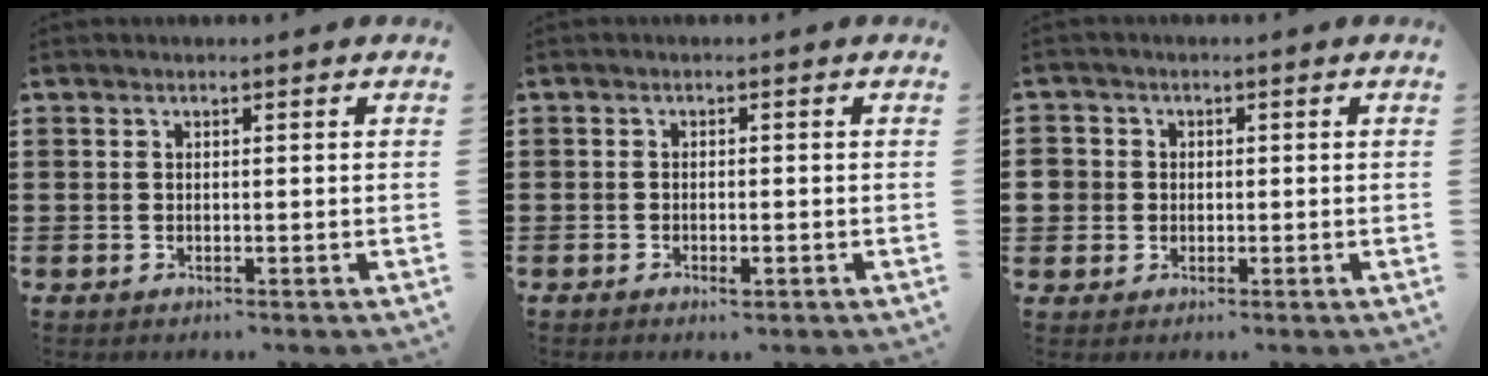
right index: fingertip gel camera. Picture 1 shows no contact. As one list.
[{"total": 1.2, "force": [-0.8, 0.5, 0.7], "torque": [-0.015, -0.004, -0.015]}, {"total": 2.6, "force": [0.0, 2.6, 0.3], "torque": [-0.017, 0.009, -0.004]}]